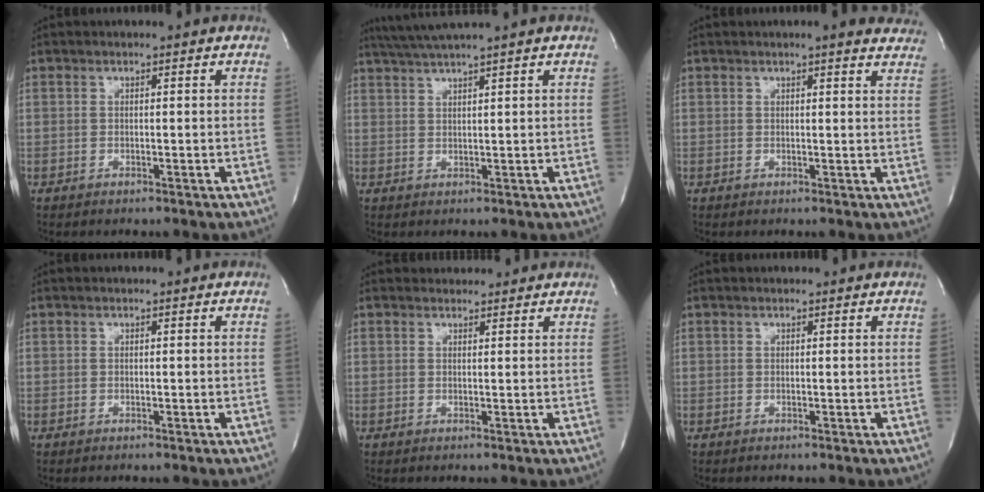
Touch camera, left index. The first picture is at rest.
{"total": 5.1, "force": [4.2, -1.5, 2.5], "torque": [-0.047, 0.013, 0.082]}
{"total": 8.3, "force": [7.5, 1.4, 3.2], "torque": [-0.025, -0.002, 0.065]}
{"total": 0.0}
{"total": 2.3, "force": [2.2, 0.7, -0.1], "torque": [-0.005, 0.012, 0.029]}
{"total": 0.6, "force": [0.5, 0.1, 0.0], "torque": [-0.003, 0.005, 0.006]}